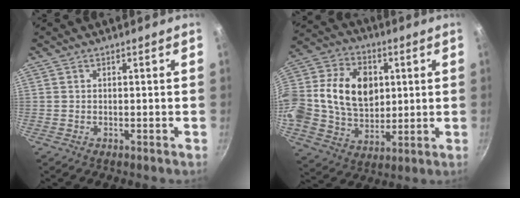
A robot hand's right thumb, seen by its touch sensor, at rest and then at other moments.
{"total": 24.0, "force": [3.0, 17.8, 15.7], "torque": [-0.299, 0.030, 0.050]}